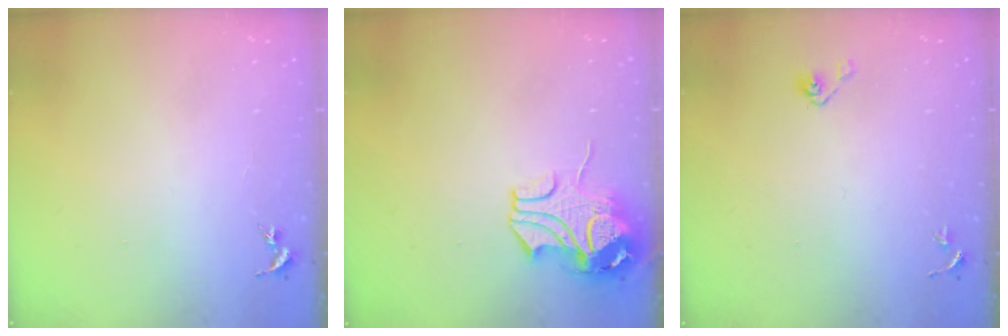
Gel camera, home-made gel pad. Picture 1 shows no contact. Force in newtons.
{"total": 10.5, "press": 10.4, "slide": 1.1}
{"total": 4.0, "press": 3.6, "slide": 1.8}